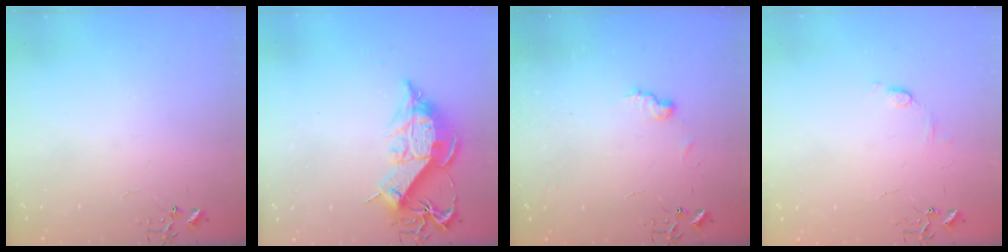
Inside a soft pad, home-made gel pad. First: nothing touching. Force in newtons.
{"total": 14.4, "press": 14.4, "slide": 1.2}
{"total": 6.7, "press": 6.6, "slide": 0.7}
{"total": 5.7, "press": 5.6, "slide": 0.8}